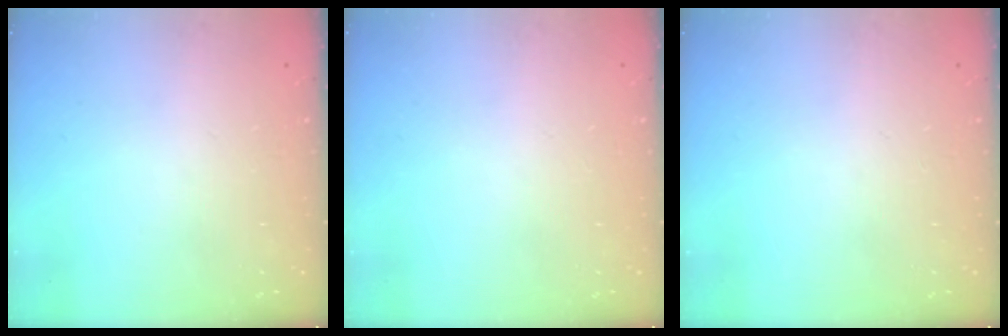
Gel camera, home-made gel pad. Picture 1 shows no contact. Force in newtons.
{"total": 0.0}
{"total": 0.0}